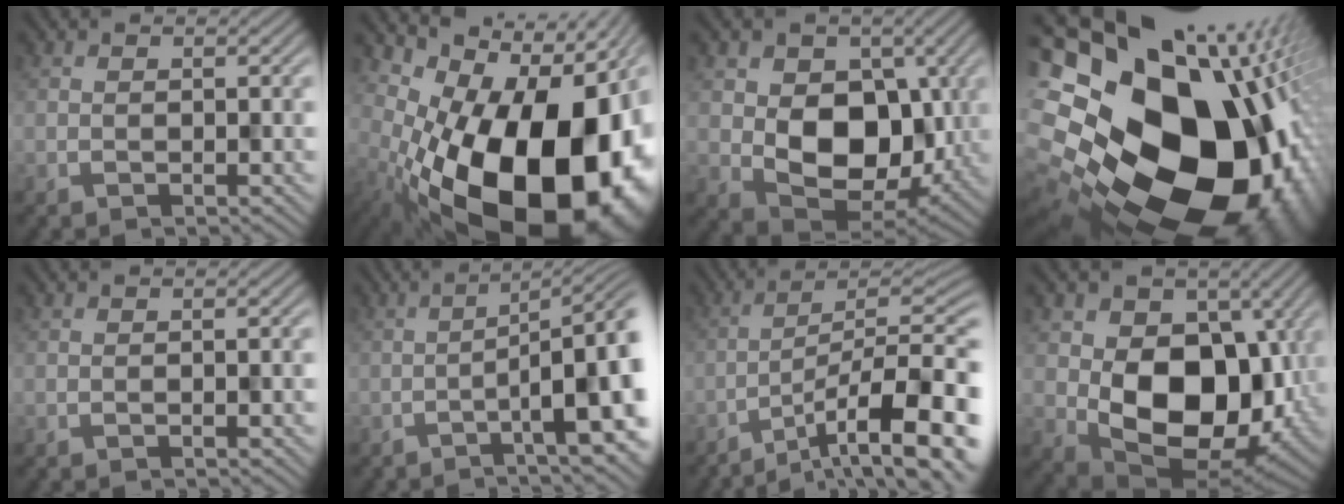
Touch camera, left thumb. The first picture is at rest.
{"total": 20.9, "force": [-5.4, 12.9, 15.6], "torque": [-0.229, -0.060, -0.050]}
{"total": 10.0, "force": [0.6, 7.8, 6.2], "torque": [-0.111, -0.023, 0.013]}
{"total": 23.0, "force": [0.4, 18.2, 14.1], "torque": [-0.272, -0.061, -0.017]}
{"total": 0.9, "force": [-0.2, 0.2, 0.9], "torque": [-0.011, 0.002, -0.006]}
{"total": 11.7, "force": [-3.3, 2.8, 10.8], "torque": [-0.116, 0.007, -0.048]}
{"total": 14.8, "force": [-9.1, 3.6, 11.1], "torque": [-0.127, 0.003, -0.131]}
{"total": 12.9, "force": [-0.2, 9.6, 8.6], "torque": [-0.144, -0.034, 0.011]}